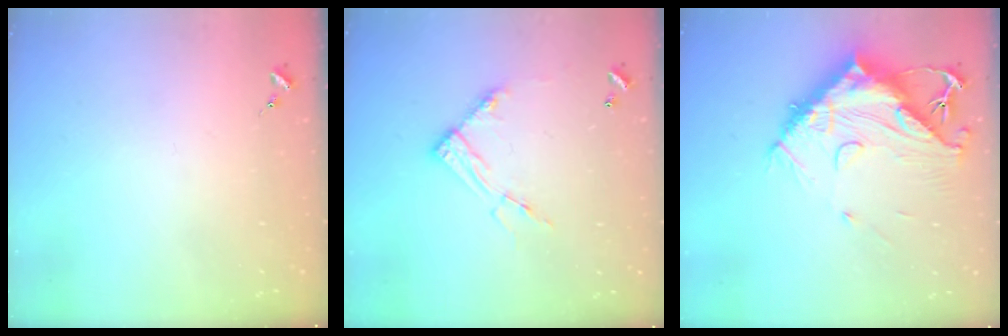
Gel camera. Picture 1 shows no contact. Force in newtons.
{"total": 10.7, "press": 10.7, "slide": 0.8}
{"total": 16.4, "press": 16.3, "slide": 1.5}